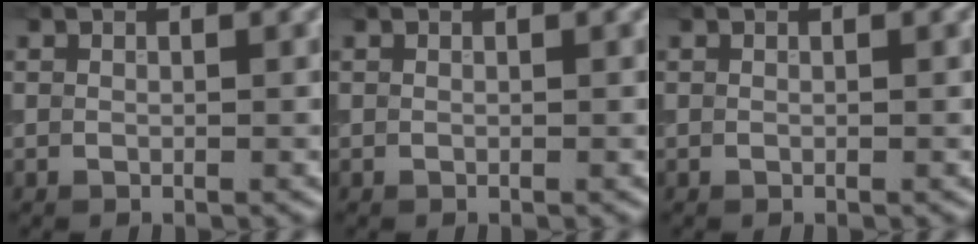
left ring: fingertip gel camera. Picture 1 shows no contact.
{"total": 0.0}
{"total": 0.0}